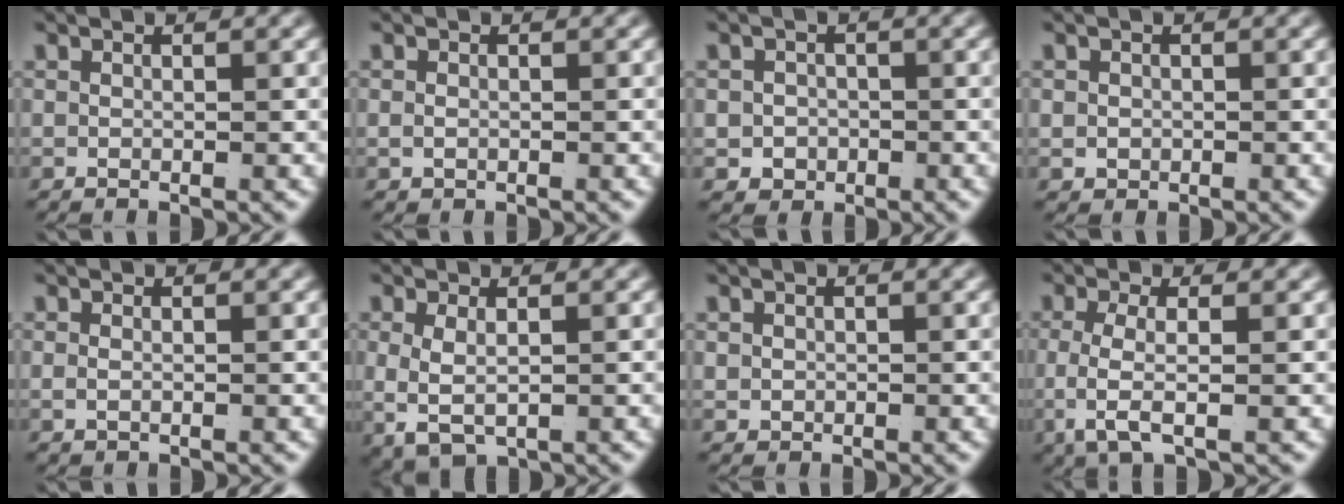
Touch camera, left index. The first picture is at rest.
{"total": 0.5, "force": [-0.2, 0.3, 0.3], "torque": [-0.016, -0.008, 0.005]}
{"total": 3.5, "force": [-1.2, 3.1, 0.9], "torque": [-0.018, -0.017, -0.016]}
{"total": 1.3, "force": [-0.2, 1.1, 0.5], "torque": [-0.021, -0.014, 0.007]}
{"total": 0.6, "force": [-0.1, 0.1, 0.6], "torque": [-0.018, -0.008, 0.006]}
{"total": 4.2, "force": [-0.3, 2.9, 3.1], "torque": [-0.076, -0.020, 0.015]}
{"total": 0.8, "force": [0.1, 0.7, 0.4], "torque": [-0.017, -0.011, 0.011]}
{"total": 3.9, "force": [-0.3, 1.4, 3.7], "torque": [-0.093, -0.019, 0.006]}